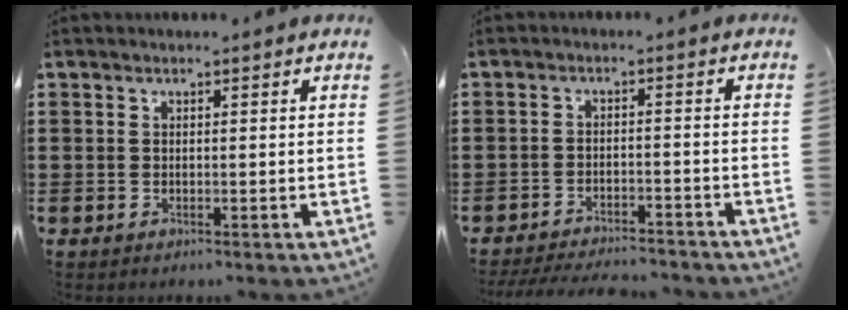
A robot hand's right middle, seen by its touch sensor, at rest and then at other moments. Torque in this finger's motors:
{"motor_torque": [0.87, -0.02, 0.20, 0.06]}